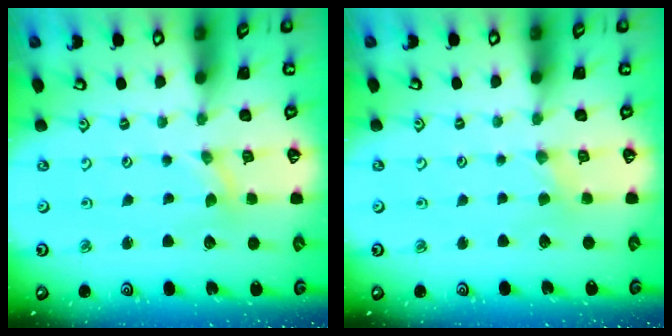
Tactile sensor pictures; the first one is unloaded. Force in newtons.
{"total": 1.8, "press": 1.8, "slide": 0.4}